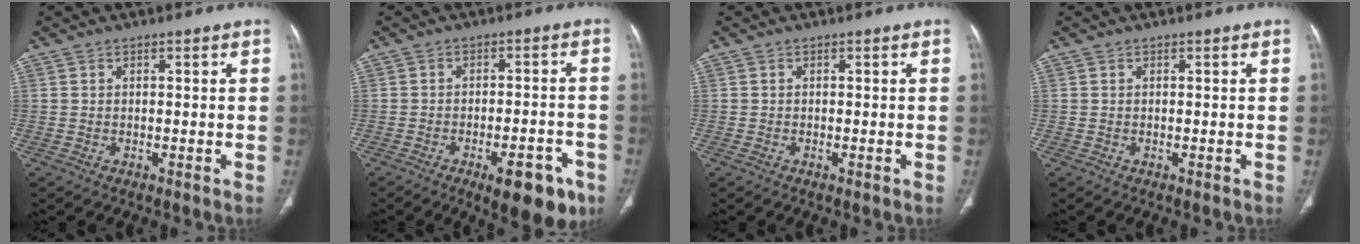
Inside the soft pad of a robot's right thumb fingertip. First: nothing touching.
{"total": 10.6, "force": [-5.7, 3.8, 8.1], "torque": [-0.087, 0.021, -0.071]}
{"total": 0.6, "force": [-0.3, 0.2, 0.5], "torque": [-0.013, -0.002, -0.006]}
{"total": 0.0}